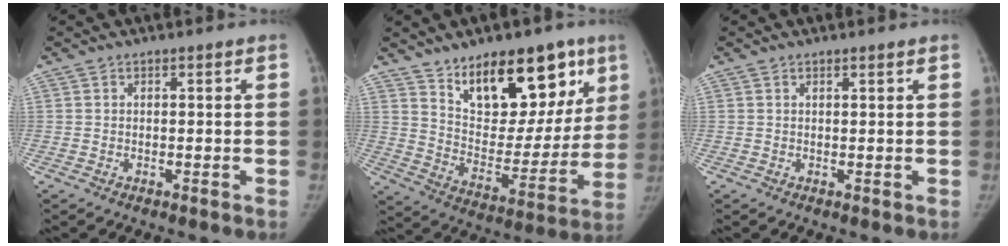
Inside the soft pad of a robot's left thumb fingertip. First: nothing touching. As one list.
[{"total": 21.0, "force": [12.5, 10.8, 13.0], "torque": [-0.125, -0.065, 0.204]}, {"total": 0.7, "force": [0.6, -0.1, 0.4], "torque": [-0.012, -0.004, 0.012]}]